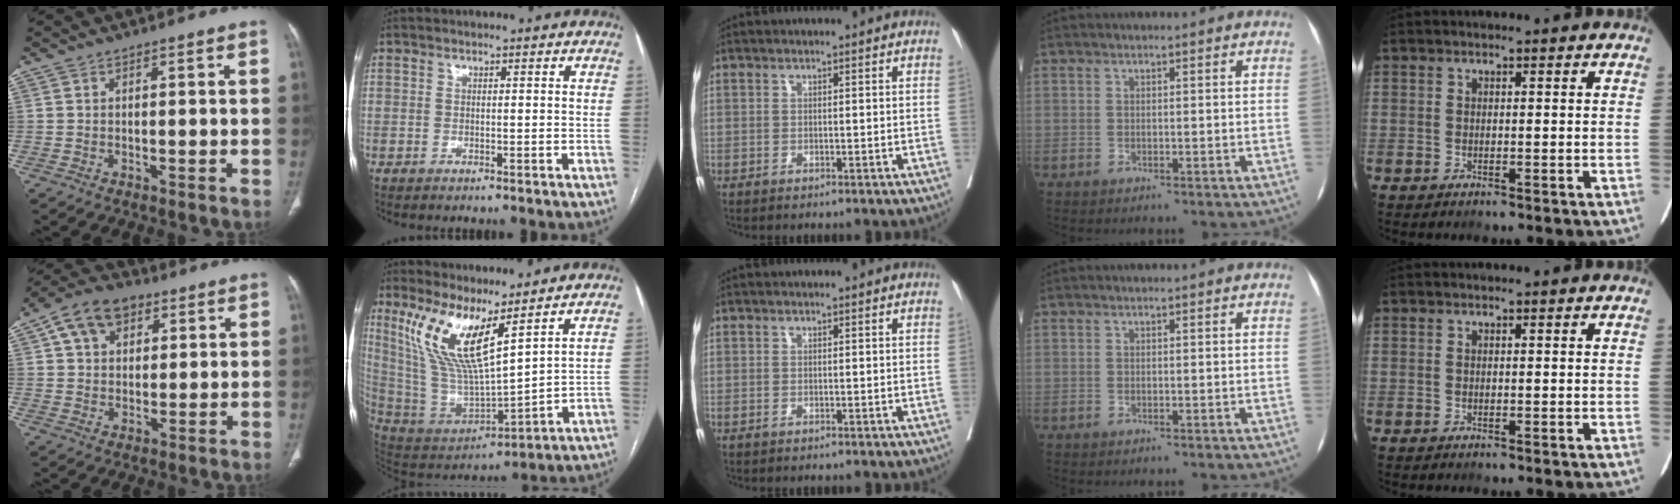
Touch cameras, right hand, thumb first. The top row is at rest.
{"thumb": {"total": 10.4, "force": [4.5, 7.1, 6.1], "torque": [-0.083, 0.002, 0.071]}, "index": {"total": 13.6, "force": [7.8, 2.4, 10.8], "torque": [-0.232, -0.010, 0.167]}}